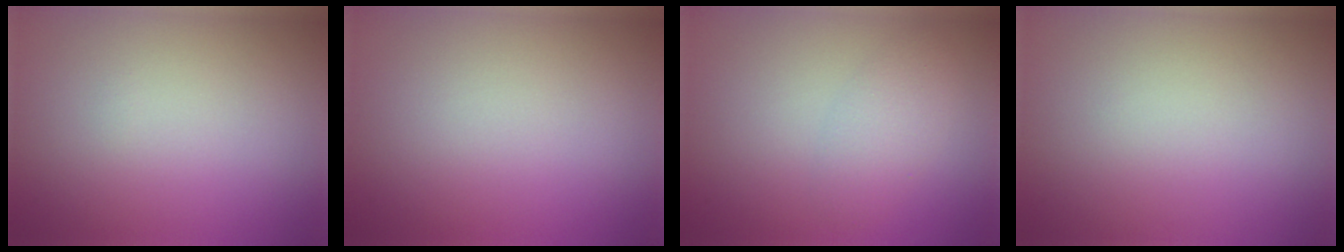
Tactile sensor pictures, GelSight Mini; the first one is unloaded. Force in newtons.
{"total": 0.0}
{"total": 2.4, "press": 2.4, "slide": 0.0}
{"total": 0.0}